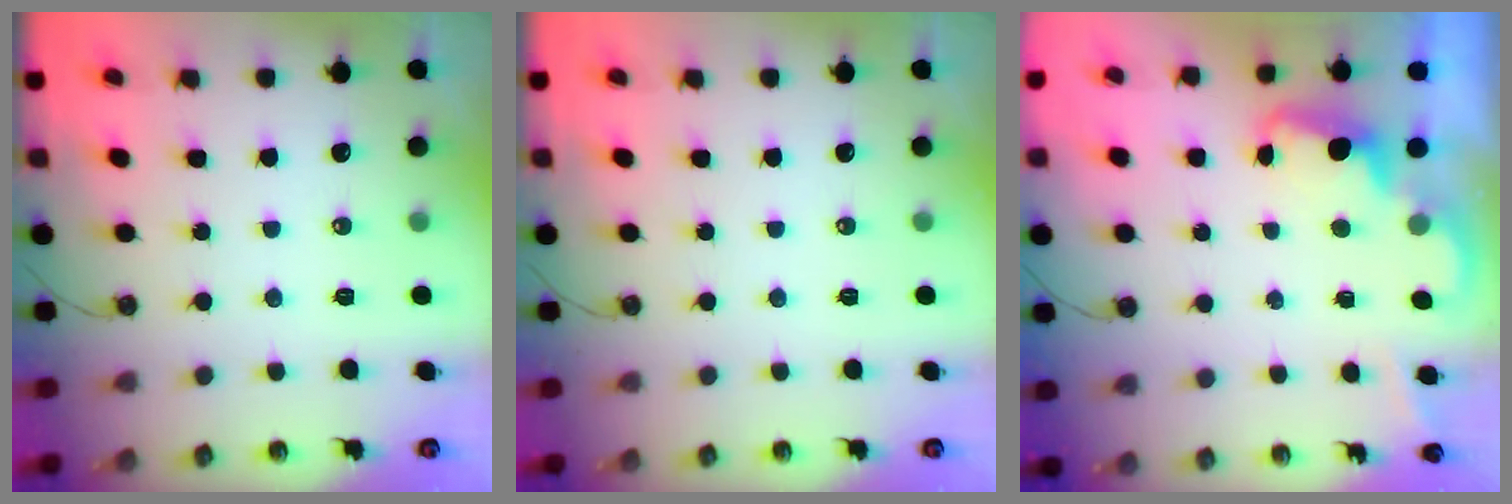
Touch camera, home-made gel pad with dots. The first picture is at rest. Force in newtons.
{"total": 0.0}
{"total": 2.3, "press": 2.3, "slide": 0.6}